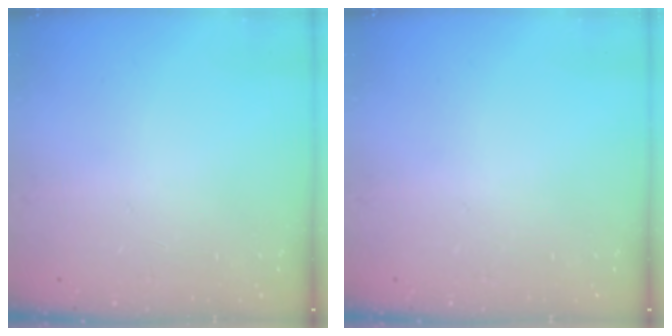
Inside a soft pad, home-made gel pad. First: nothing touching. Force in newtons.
{"total": 0.0}